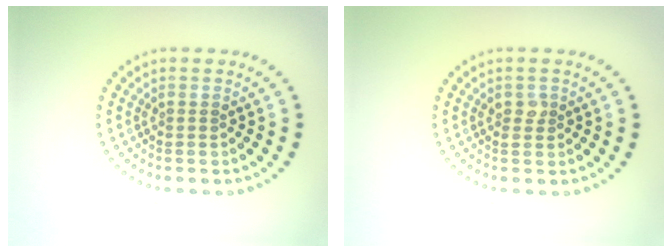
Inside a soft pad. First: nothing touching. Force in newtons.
{"total": 1.1, "press": 1.1, "slide": 0.2}